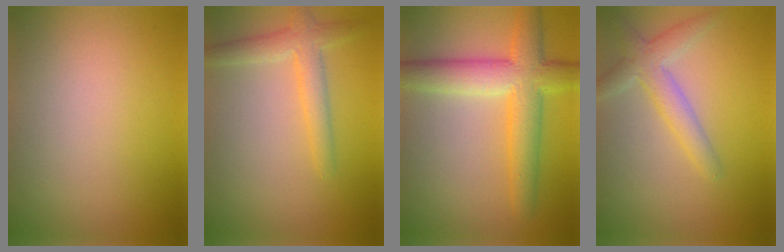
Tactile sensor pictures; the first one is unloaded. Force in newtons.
{"total": 2.9, "press": 2.9, "slide": 0.2}
{"total": 6.7, "press": 6.7, "slide": 0.1}
{"total": 3.2, "press": 3.1, "slide": 0.3}